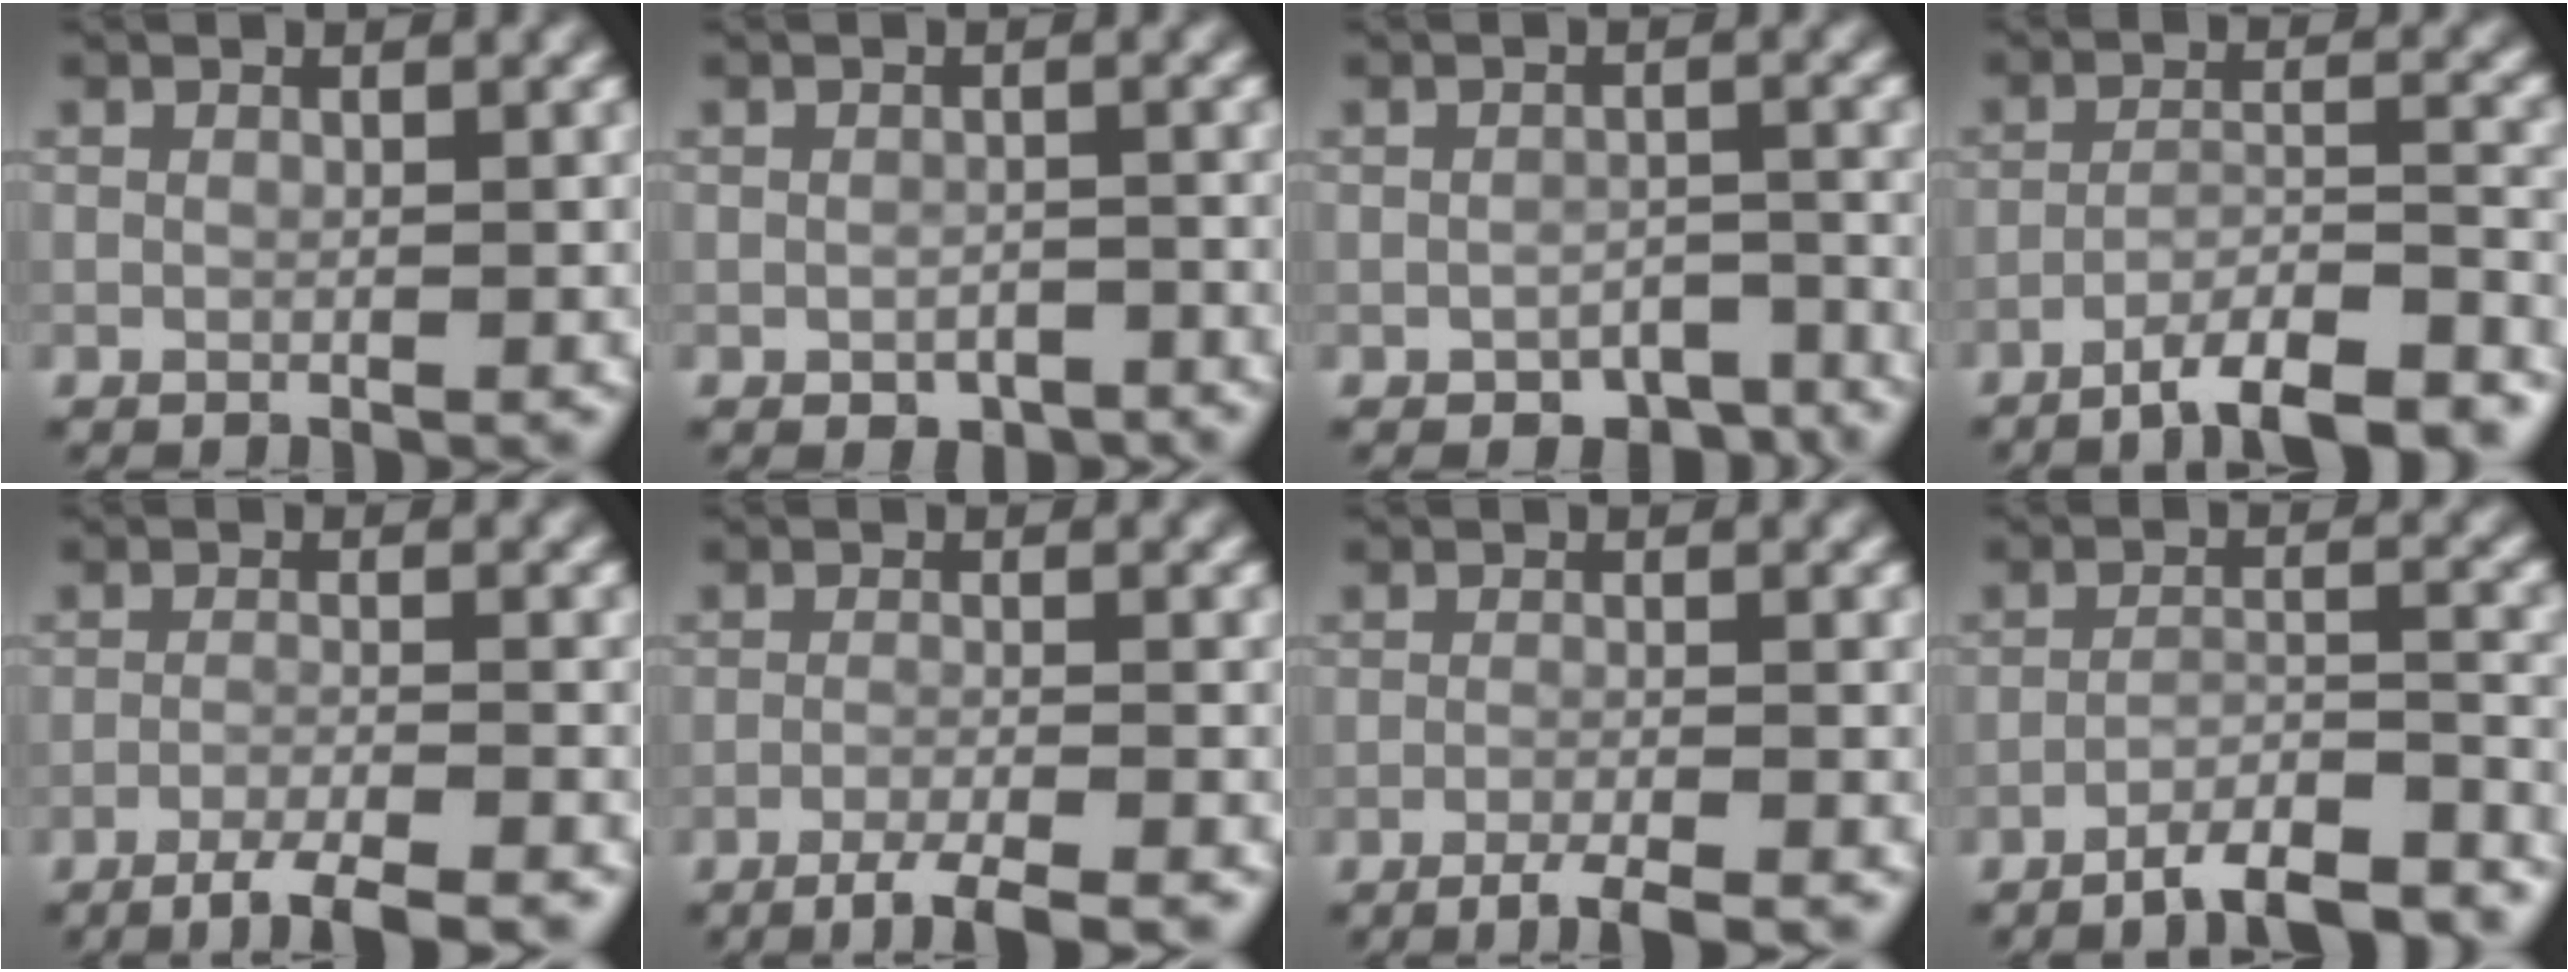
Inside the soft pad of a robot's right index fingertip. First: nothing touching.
{"total": 2.0, "force": [-1.2, 1.1, 1.1], "torque": [-0.018, -0.005, -0.015]}
{"total": 3.1, "force": [-2.3, 1.5, 1.4], "torque": [-0.020, -0.004, -0.031]}
{"total": 9.7, "force": [-8.0, 2.1, 5.0], "torque": [-0.063, 0.000, -0.111]}
{"total": 4.5, "force": [-3.4, 0.6, 2.9], "torque": [-0.049, 0.000, -0.067]}
{"total": 4.1, "force": [-2.9, 0.6, 2.7], "torque": [-0.044, -0.001, -0.061]}
{"total": 3.3, "force": [-2.4, 0.5, 2.2], "torque": [-0.034, -0.001, -0.050]}
{"total": 8.1, "force": [-7.0, 1.6, 3.8], "torque": [-0.049, 0.001, -0.106]}